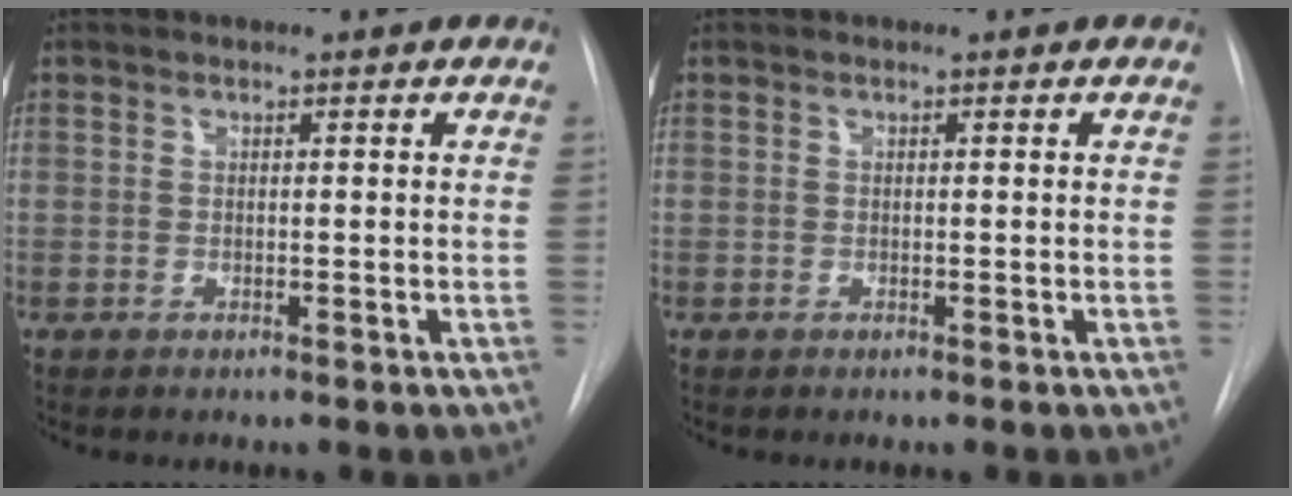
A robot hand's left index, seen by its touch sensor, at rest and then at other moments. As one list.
[{"total": 0.0}]